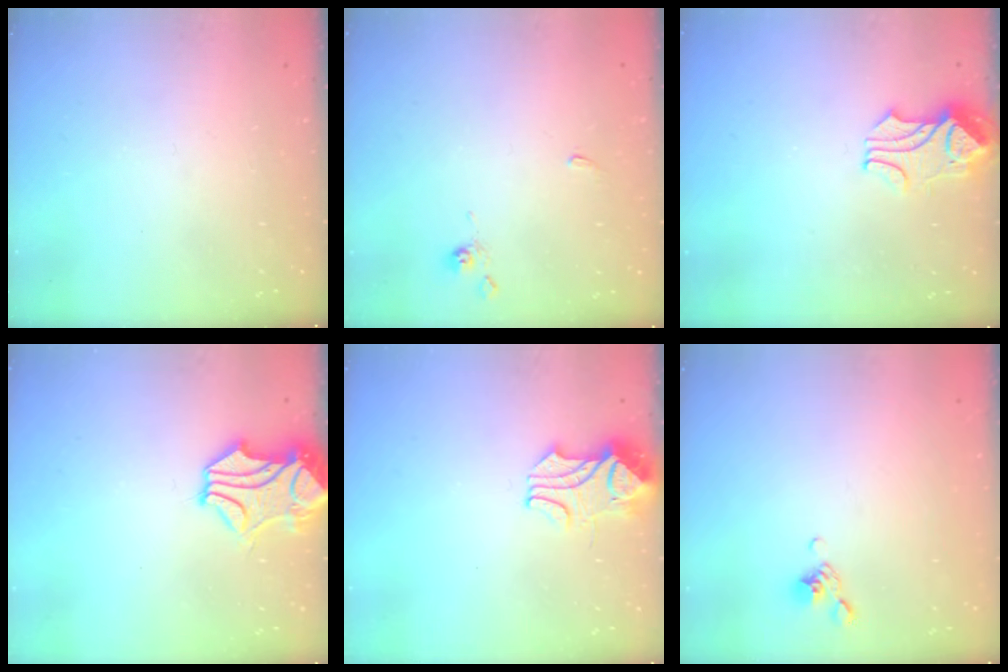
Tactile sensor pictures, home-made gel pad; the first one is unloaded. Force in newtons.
{"total": 0.7, "press": 0.5, "slide": 0.5}
{"total": 2.3, "press": 2.2, "slide": 0.7}
{"total": 2.6, "press": 2.2, "slide": 1.4}
{"total": 2.4, "press": 2.2, "slide": 1.0}
{"total": 5.8, "press": 5.7, "slide": 0.9}